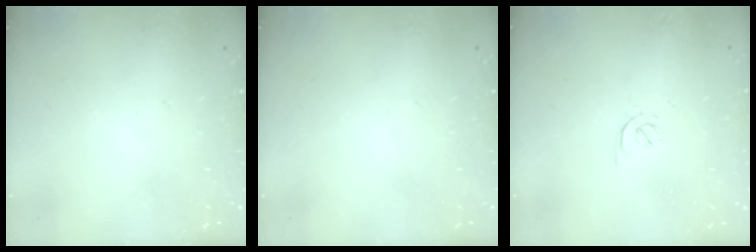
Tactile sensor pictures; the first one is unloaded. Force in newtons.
{"total": 0.0}
{"total": 1.6, "press": 1.6, "slide": 0.4}